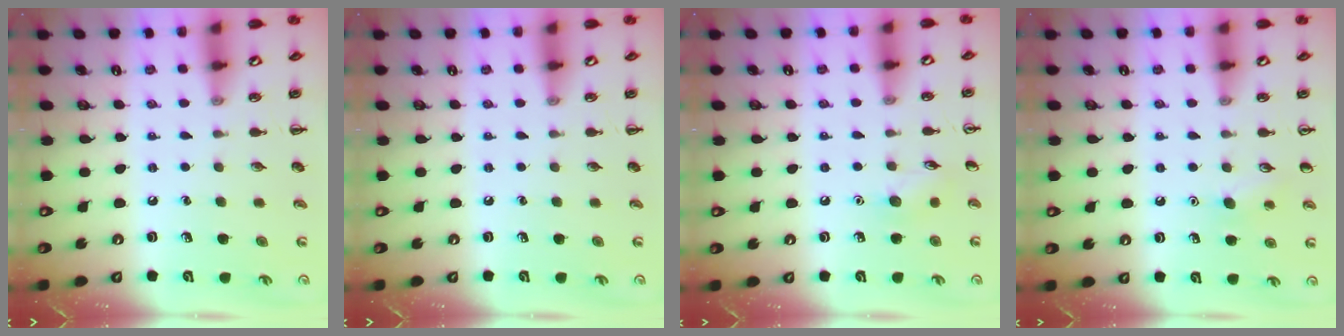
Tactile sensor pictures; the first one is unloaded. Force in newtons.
{"total": 0.0}
{"total": 5.7, "press": 5.5, "slide": 1.4}
{"total": 7.4, "press": 7.1, "slide": 2.0}